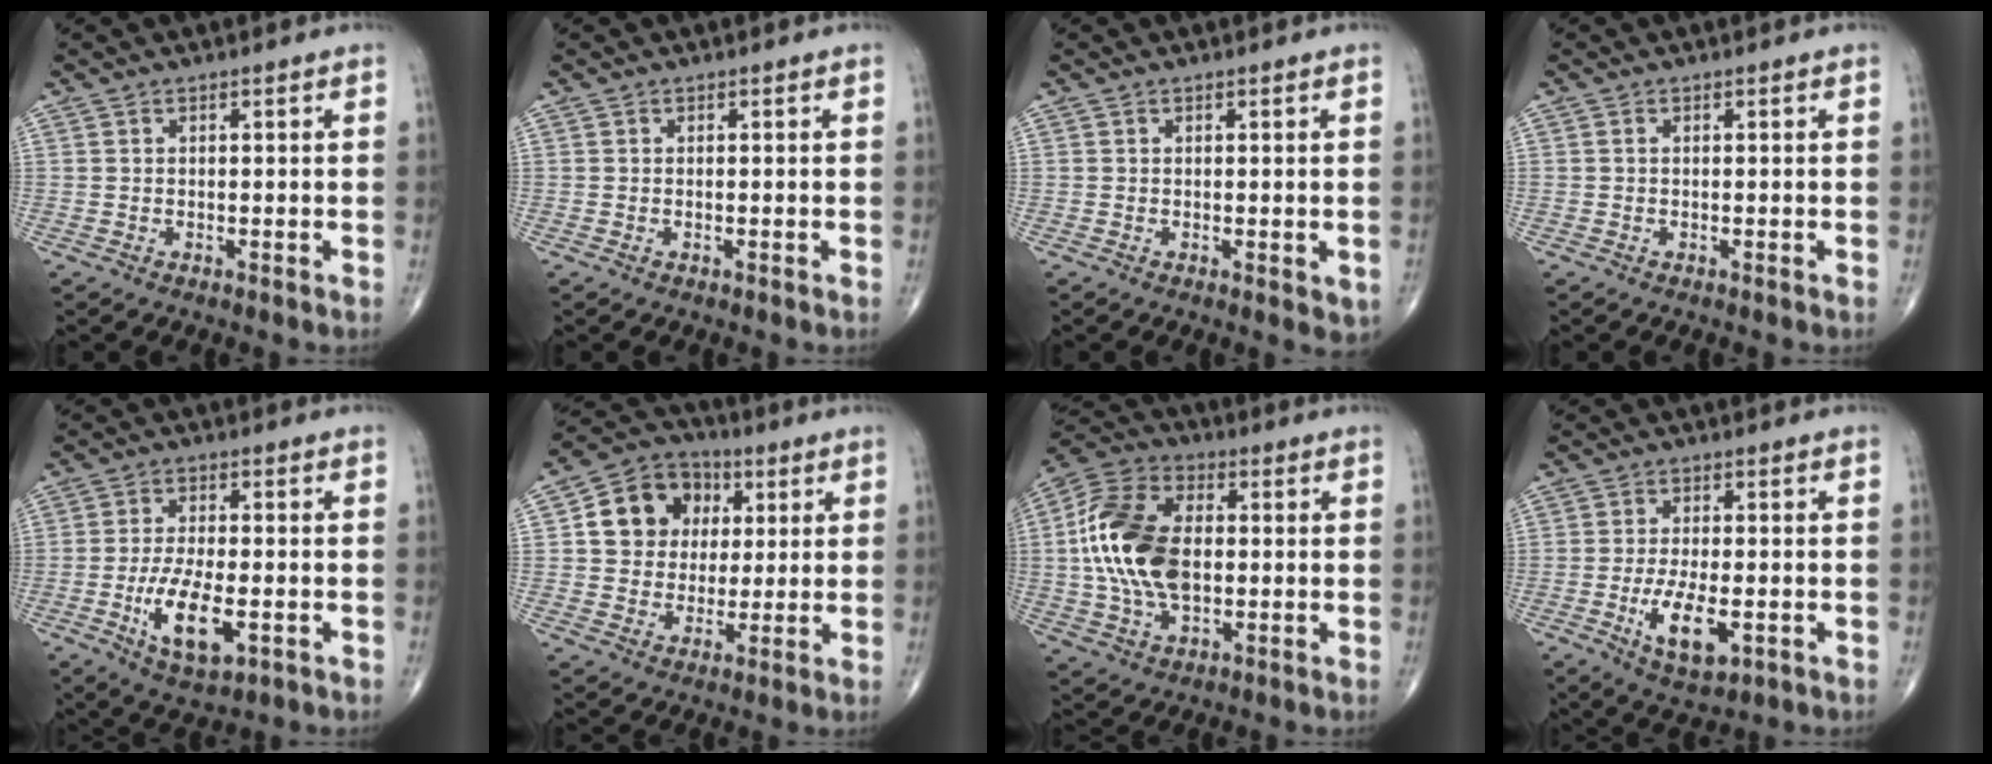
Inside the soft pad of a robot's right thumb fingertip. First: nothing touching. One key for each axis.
{"total": 0.0}
{"total": 2.6, "fx": -0.4, "fy": 1.2, "fz": 2.3, "tx": -0.019, "ty": -0.006, "tz": -0.005}
{"total": 0.0}
{"total": 10.5, "fx": -3.0, "fy": 4.4, "fz": 9.1, "tx": -0.165, "ty": -0.003, "tz": -0.048}
{"total": 12.9, "fx": 3.0, "fy": 11.1, "fz": 5.9, "tx": -0.063, "ty": 0.006, "tz": 0.045}
{"total": 18.2, "fx": 0.2, "fy": 11.1, "fz": 14.4, "tx": -0.288, "ty": 0.016, "tz": 0.002}
{"total": 9.1, "fx": -2.6, "fy": 4.0, "fz": 7.8, "tx": -0.138, "ty": -0.006, "tz": -0.038}